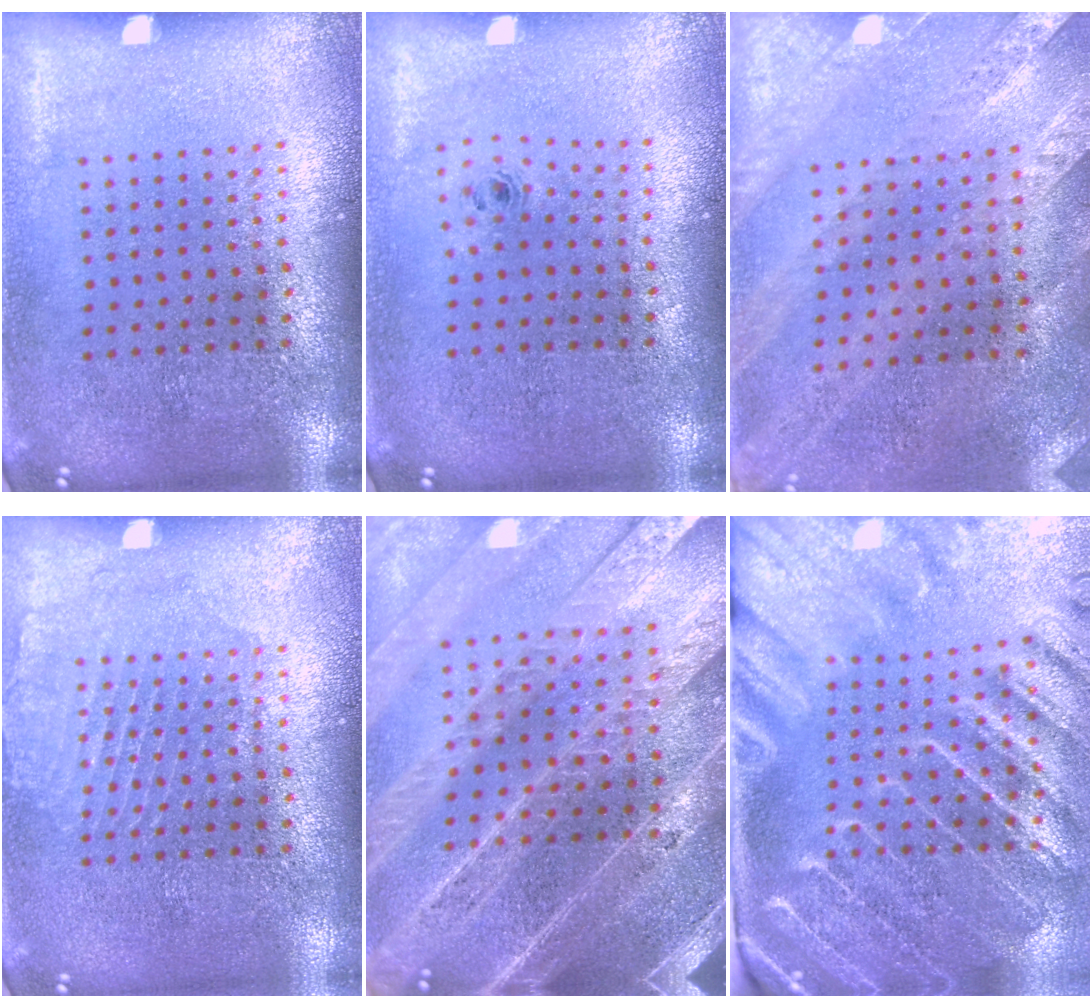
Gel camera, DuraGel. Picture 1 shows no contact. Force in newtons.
{"total": 0.6, "press": 0.3, "slide": 0.6}
{"total": 2.5, "press": 2.1, "slide": 1.3}
{"total": 1.4, "press": 1.4, "slide": 0.0}
{"total": 4.7, "press": 4.1, "slide": 2.2}
{"total": 4.1, "press": 3.4, "slide": 2.4}